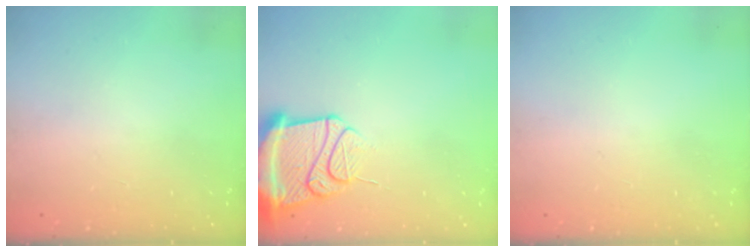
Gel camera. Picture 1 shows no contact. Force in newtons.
{"total": 15.3, "press": 15.2, "slide": 1.8}
{"total": 0.0}